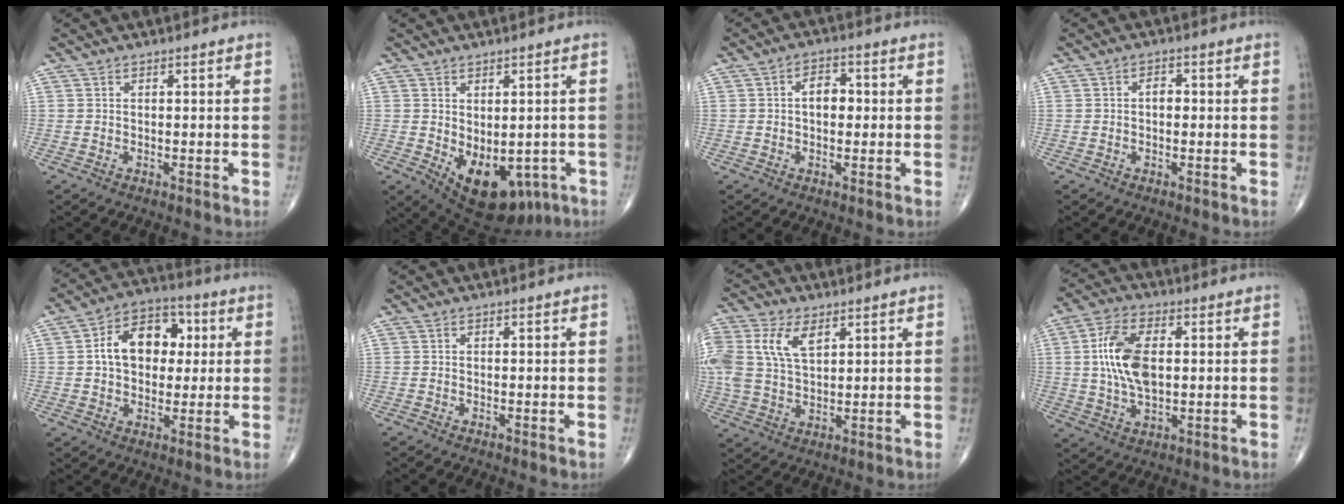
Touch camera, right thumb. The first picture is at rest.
{"total": 14.2, "force": [-4.5, 8.5, 10.4], "torque": [-0.126, -0.003, -0.041]}
{"total": 4.3, "force": [0.1, 2.8, 3.3], "torque": [-0.039, 0.011, -0.005]}
{"total": 1.8, "force": [-0.1, 1.2, 1.4], "torque": [-0.011, 0.005, -0.007]}
{"total": 12.9, "force": [1.9, 9.0, 9.0], "torque": [-0.109, 0.018, 0.023]}
{"total": 0.0}
{"total": 11.9, "force": [4.2, 6.9, 8.8], "torque": [-0.200, 0.002, 0.084]}
{"total": 11.8, "force": [1.2, 6.4, 9.9], "torque": [-0.191, 0.005, 0.023]}